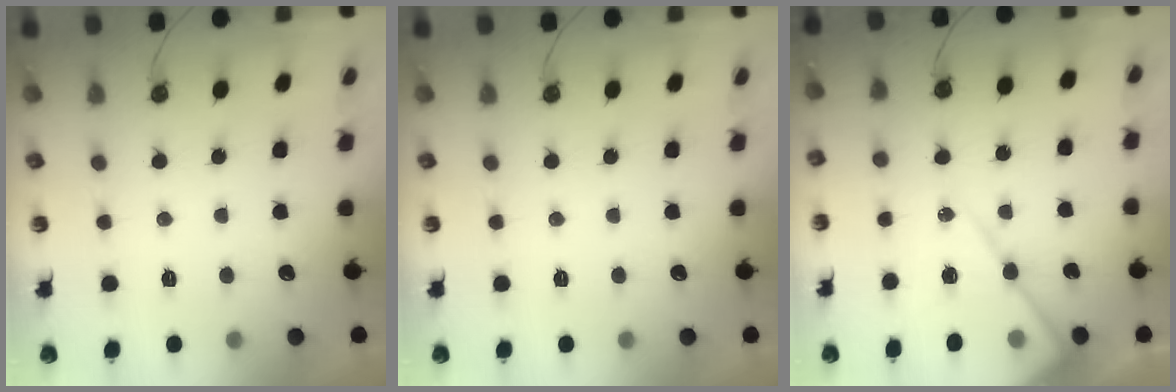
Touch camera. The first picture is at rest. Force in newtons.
{"total": 0.0}
{"total": 14.7, "press": 14.6, "slide": 1.2}